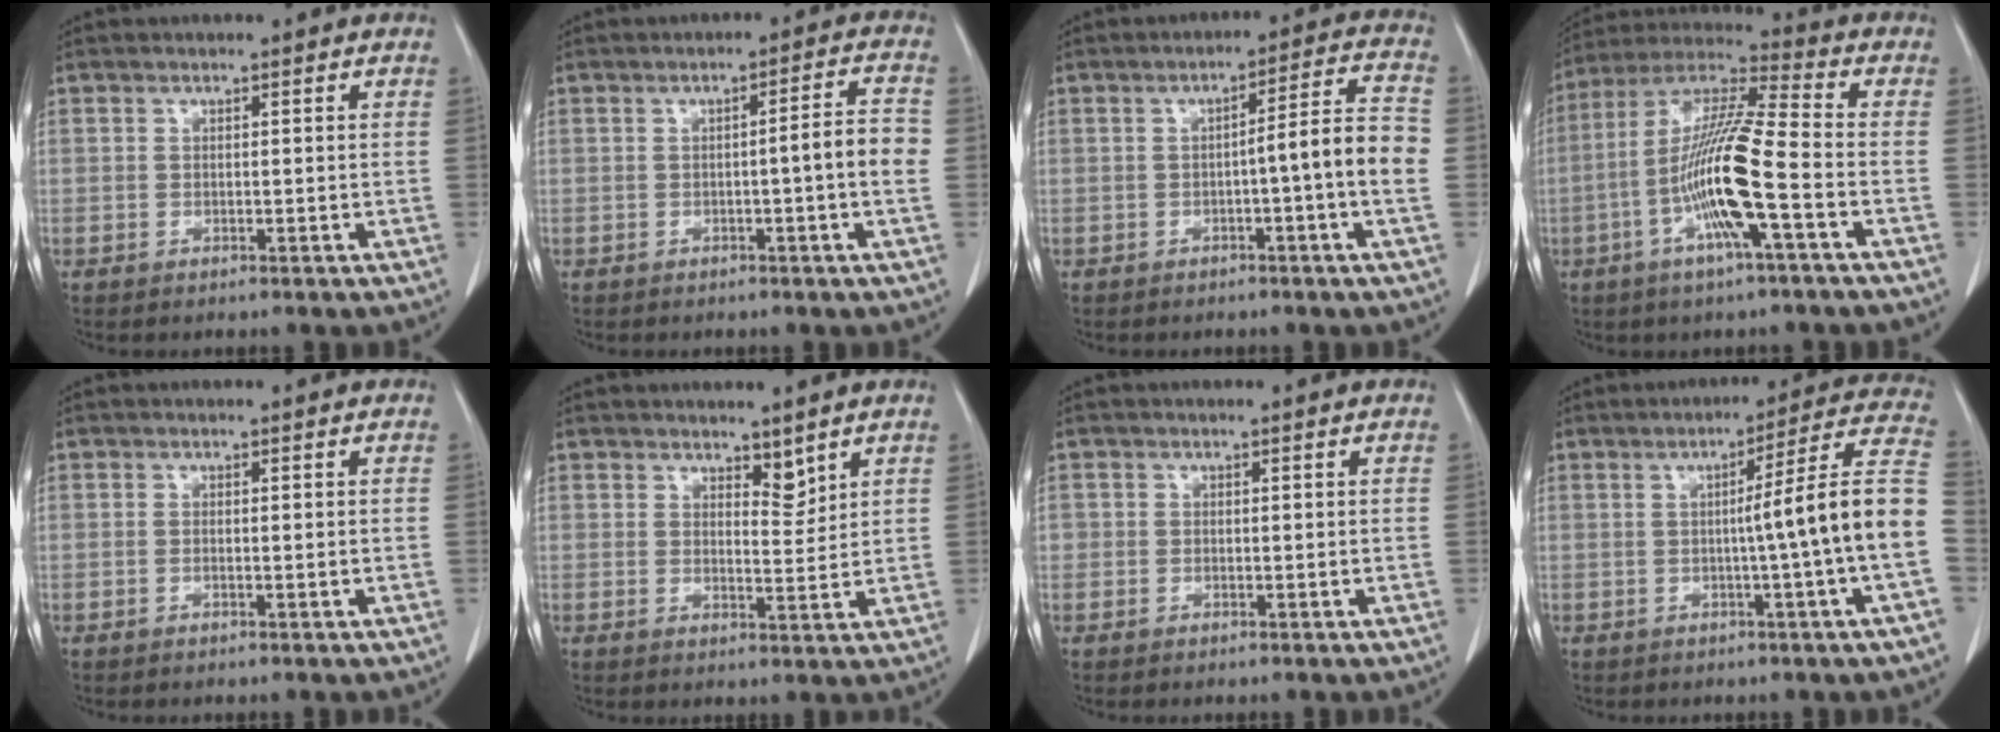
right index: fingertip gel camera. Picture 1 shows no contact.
{"total": 5.2, "force": [-0.8, -0.2, 5.1], "torque": [-0.067, 0.008, -0.013]}
{"total": 7.8, "force": [-1.6, -0.6, 7.6], "torque": [-0.103, 0.017, -0.023]}
{"total": 14.3, "force": [-4.2, 0.4, 13.7], "torque": [-0.273, 0.001, -0.086]}
{"total": 0.6, "force": [-0.2, 0.0, 0.6], "torque": [-0.011, -0.001, 0.000]}
{"total": 3.0, "force": [2.4, 1.1, 1.5], "torque": [-0.023, -0.010, 0.043]}
{"total": 0.7, "force": [-0.1, 0.7, 0.1], "torque": [0.007, 0.005, -0.004]}
{"total": 12.7, "force": [-1.9, -2.4, 12.3], "torque": [-0.157, 0.014, -0.030]}